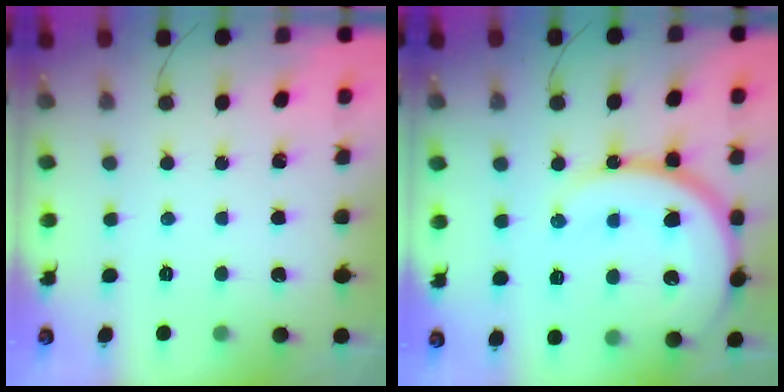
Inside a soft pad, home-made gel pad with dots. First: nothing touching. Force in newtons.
{"total": 17.8, "press": 17.7, "slide": 1.8}